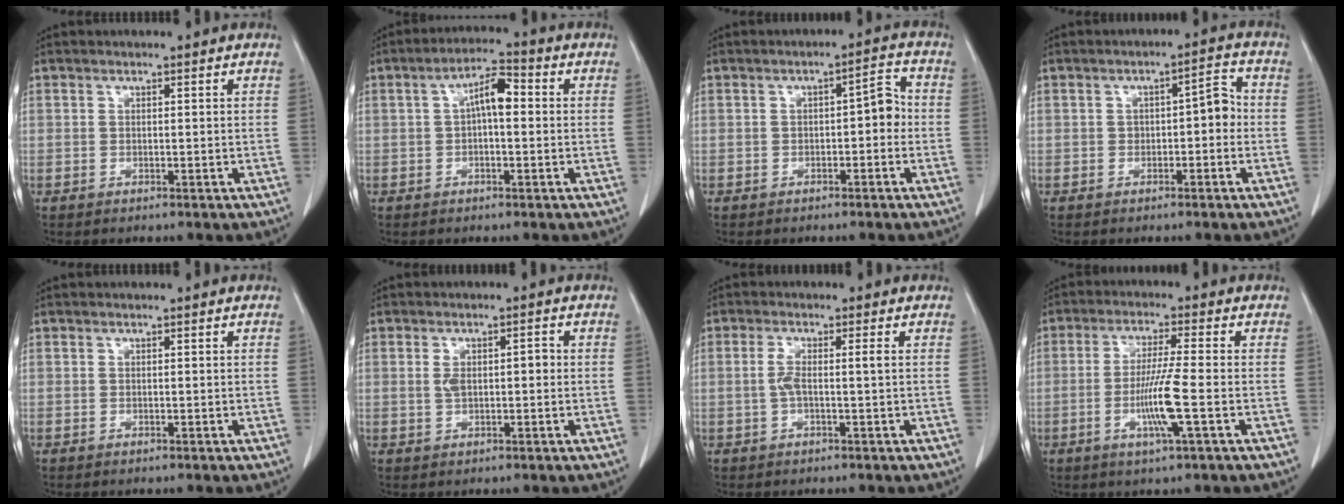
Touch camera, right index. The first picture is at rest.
{"total": 5.6, "force": [0.6, 1.8, 5.3], "torque": [-0.094, 0.023, 0.006]}
{"total": 4.0, "force": [-0.5, 1.6, 3.6], "torque": [-0.048, 0.023, -0.007]}
{"total": 4.1, "force": [-0.5, 1.7, 3.6], "torque": [-0.046, 0.026, -0.007]}
{"total": 0.0}
{"total": 3.5, "force": [0.1, 1.6, 3.1], "torque": [-0.063, 0.016, 0.005]}
{"total": 2.9, "force": [-0.2, 0.2, 2.9], "torque": [-0.064, 0.008, -0.002]}
{"total": 7.6, "force": [-2.1, -0.6, 7.3], "torque": [-0.140, -0.011, -0.042]}